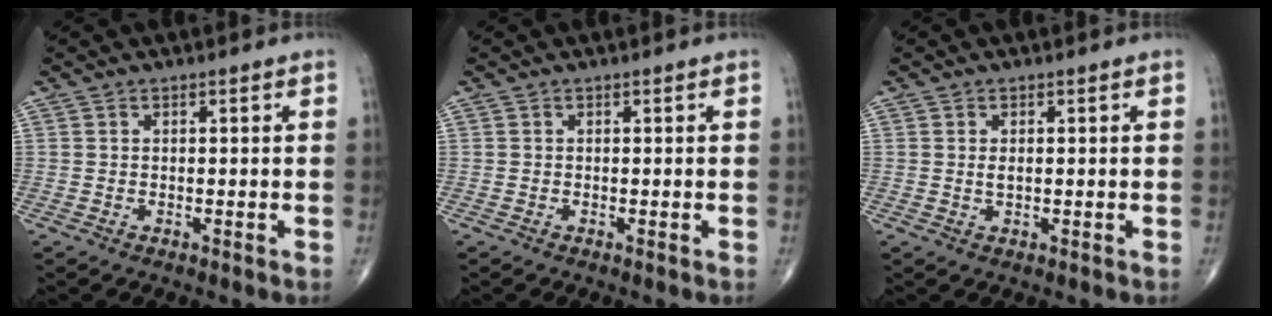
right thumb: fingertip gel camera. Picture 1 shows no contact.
{"total": 0.0}
{"total": 1.4, "force": [0.2, 0.7, 1.1], "torque": [-0.019, 0.000, 0.004]}